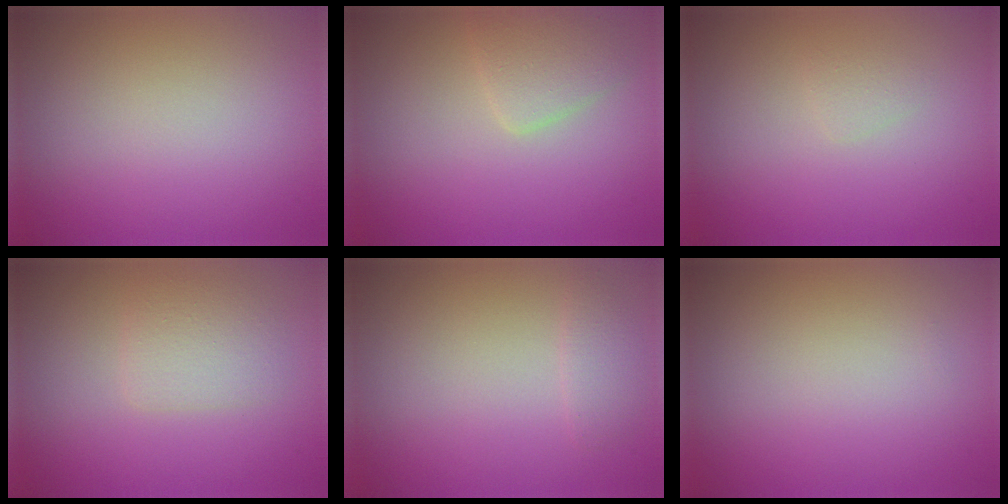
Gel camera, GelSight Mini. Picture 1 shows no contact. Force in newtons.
{"total": 2.4, "press": 2.4, "slide": 0.0}
{"total": 0.7, "press": 0.7, "slide": 0.0}
{"total": 2.2, "press": 2.2, "slide": 0.1}
{"total": 1.1, "press": 1.1, "slide": 0.0}
{"total": 0.0}